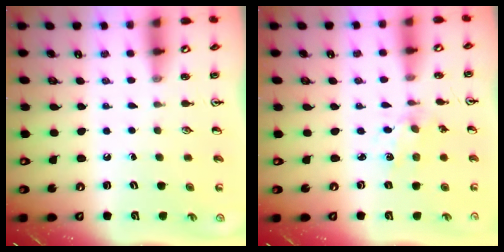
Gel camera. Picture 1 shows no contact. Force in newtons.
{"total": 2.0, "press": 2.0, "slide": 0.3}